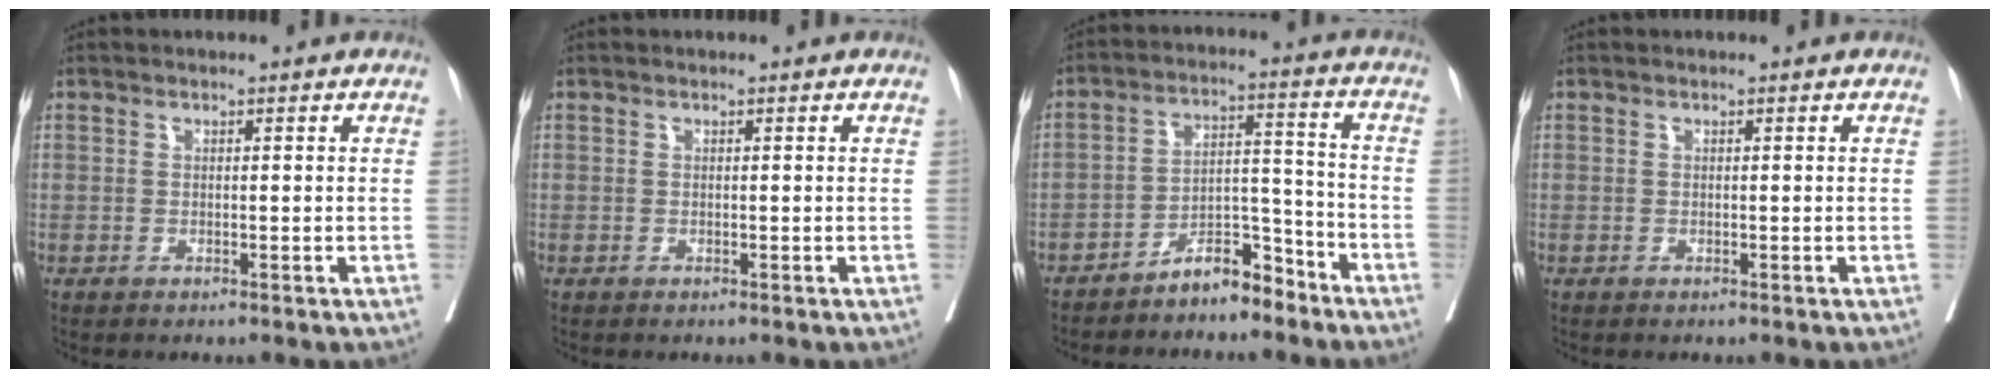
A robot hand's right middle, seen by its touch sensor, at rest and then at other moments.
{"total": 0.0}
{"total": 6.8, "force": [-5.8, 2.1, 2.9], "torque": [-0.044, 0.024, -0.102]}
{"total": 0.0}